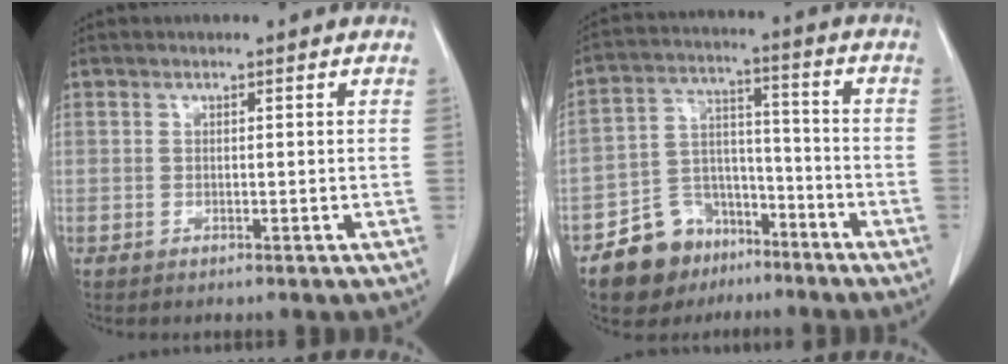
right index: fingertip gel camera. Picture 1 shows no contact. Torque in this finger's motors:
{"motor_torque": [0.18, -0.10, -0.20, -0.10]}